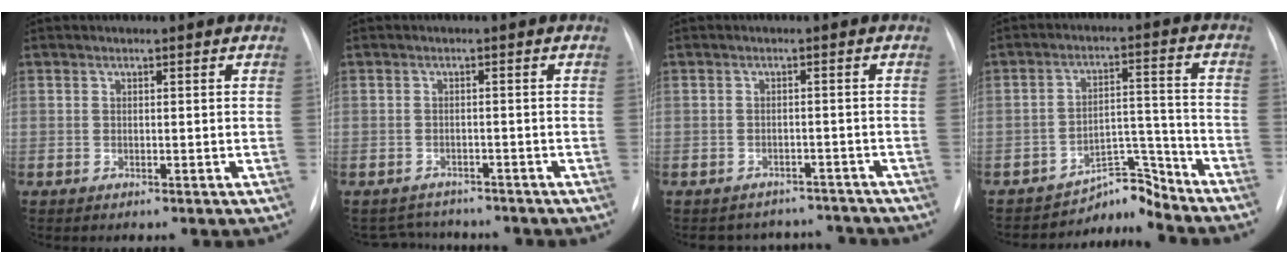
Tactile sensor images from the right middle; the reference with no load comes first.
{"total": 4.4, "force": [-4.1, 1.3, -0.2], "torque": [0.002, 0.006, -0.060]}
{"total": 7.2, "force": [-6.7, 2.6, -0.5], "torque": [0.013, 0.025, -0.076]}
{"total": 6.7, "force": [-6.7, 0.9, -0.3], "torque": [0.013, 0.055, -0.099]}